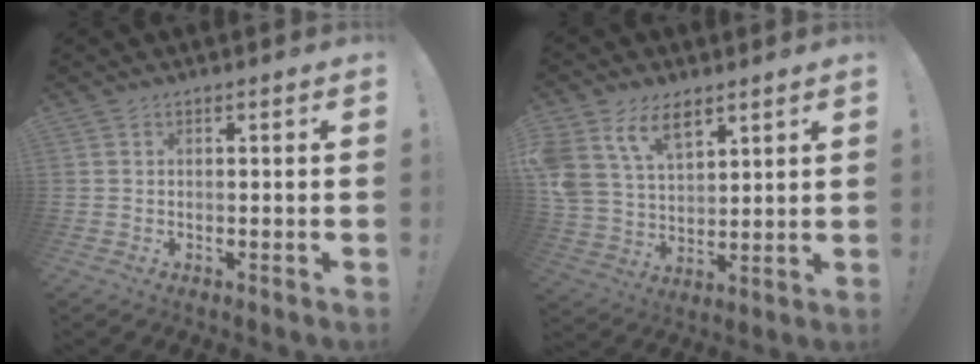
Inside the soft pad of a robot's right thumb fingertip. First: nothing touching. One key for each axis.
{"total": 13.1, "fx": 8.3, "fy": 7.5, "fz": 6.8, "tx": -0.138, "ty": -0.039, "tz": 0.160}